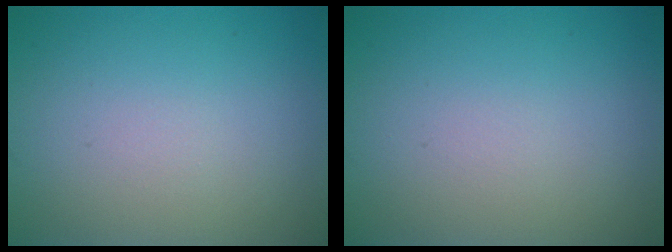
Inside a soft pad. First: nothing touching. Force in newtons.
{"total": 0.0}